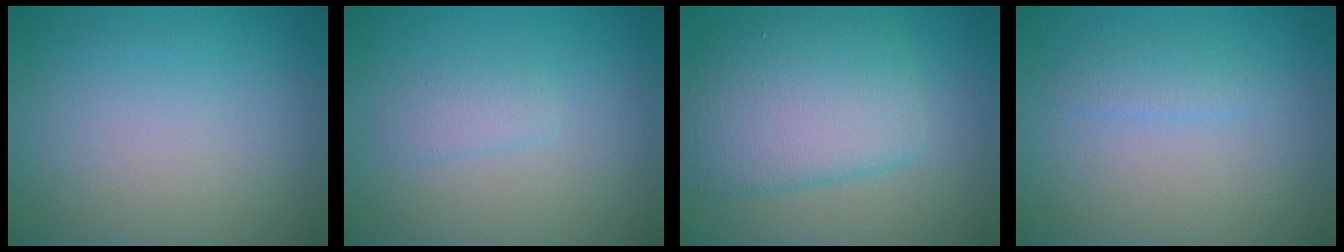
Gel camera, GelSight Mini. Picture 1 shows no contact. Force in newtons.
{"total": 1.2, "press": 1.2, "slide": 0.0}
{"total": 6.7, "press": 6.7, "slide": 0.1}
{"total": 1.2, "press": 1.2, "slide": 0.1}